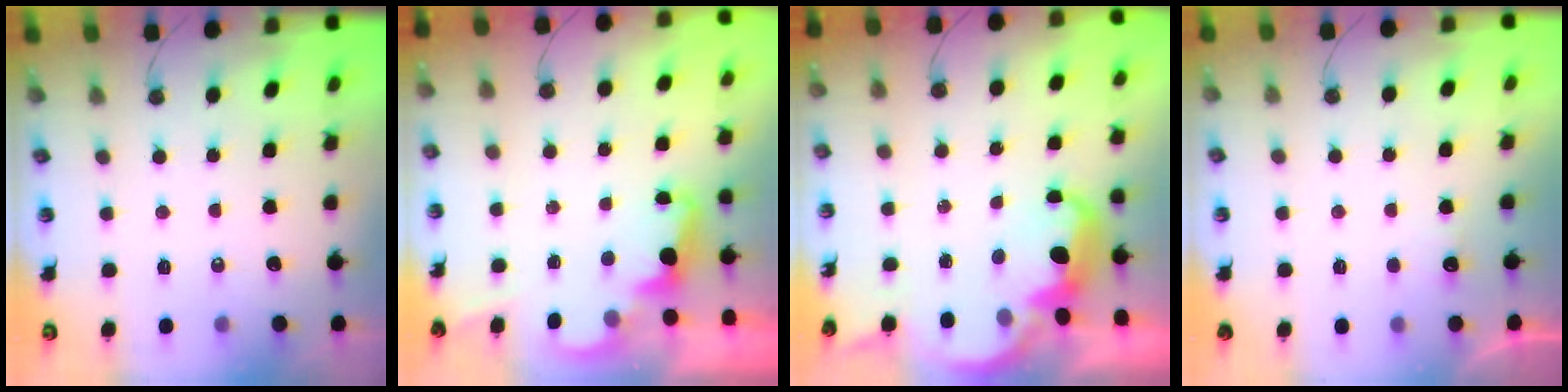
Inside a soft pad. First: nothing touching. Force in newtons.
{"total": 2.4, "press": 2.3, "slide": 0.5}
{"total": 5.0, "press": 5.0, "slide": 0.7}
{"total": 1.5, "press": 1.4, "slide": 0.6}